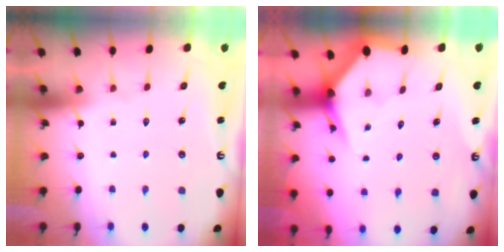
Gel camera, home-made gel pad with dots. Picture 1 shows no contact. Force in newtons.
{"total": 3.0, "press": 2.9, "slide": 0.5}